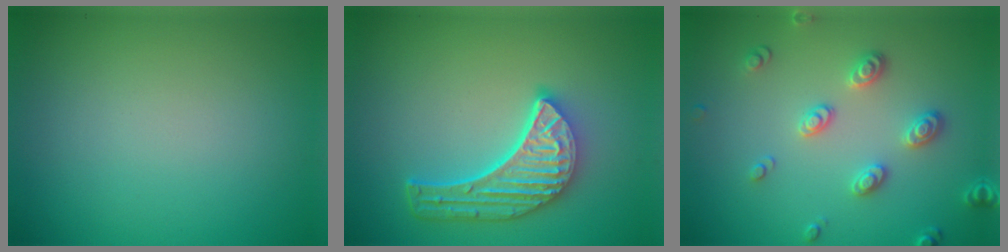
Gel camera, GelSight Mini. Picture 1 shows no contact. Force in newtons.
{"total": 5.7, "press": 4.4, "slide": 3.6}
{"total": 2.9, "press": 2.7, "slide": 1.1}